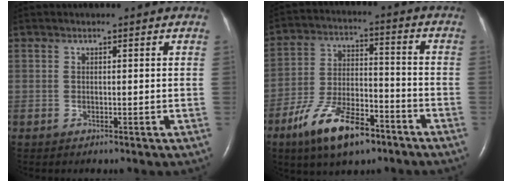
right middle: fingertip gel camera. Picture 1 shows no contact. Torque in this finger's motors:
{"motor_torque": [1.10, -1.04, 0.27, 0.17]}